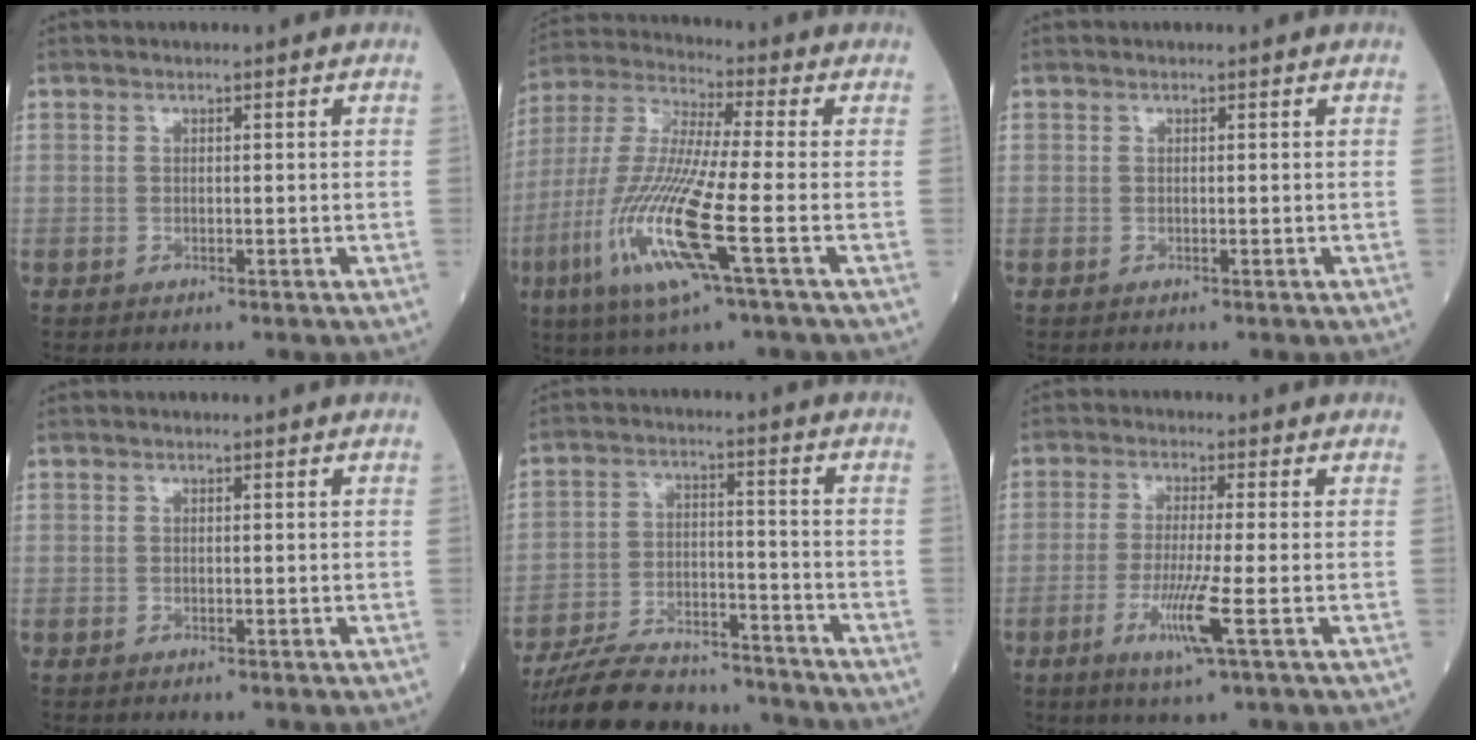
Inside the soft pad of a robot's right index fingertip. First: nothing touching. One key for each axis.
{"total": 16.1, "fx": -5.3, "fy": 0.7, "fz": 15.2, "tx": -0.334, "ty": -0.022, "tz": -0.107}
{"total": 0.0}
{"total": 0.0}
{"total": 15.5, "fx": -14.3, "fy": 3.7, "fz": 4.6, "tx": -0.080, "ty": 0.014, "tz": -0.227}
{"total": 6.6, "fx": -2.3, "fy": -0.6, "fz": 6.2, "tx": -0.125, "ty": -0.021, "tz": -0.045}